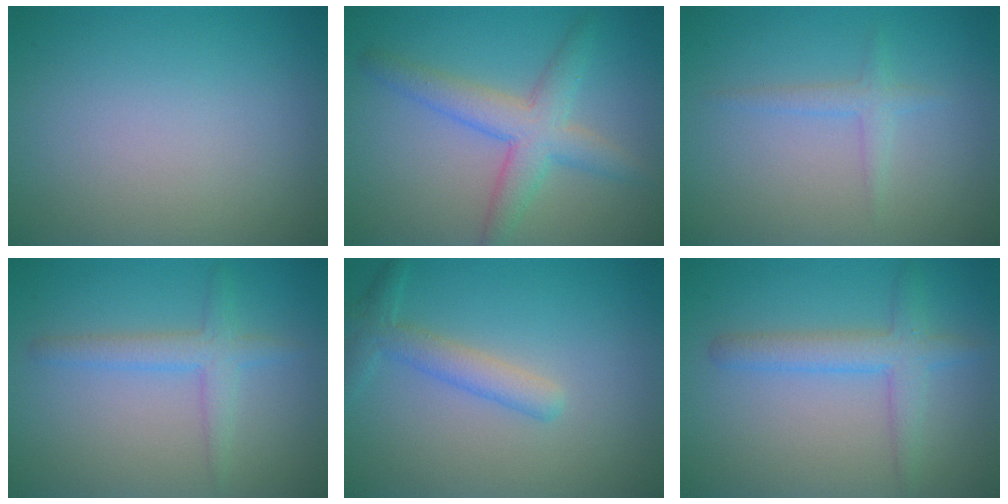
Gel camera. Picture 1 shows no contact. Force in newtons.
{"total": 4.4, "press": 4.4, "slide": 0.1}
{"total": 1.4, "press": 1.4, "slide": 0.0}
{"total": 2.6, "press": 2.6, "slide": 0.1}
{"total": 2.6, "press": 2.6, "slide": 0.1}
{"total": 3.3, "press": 3.3, "slide": 0.2}